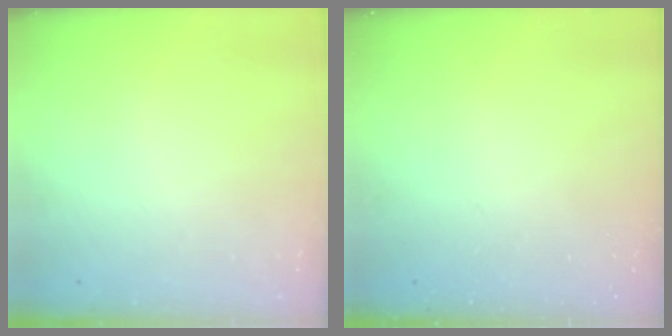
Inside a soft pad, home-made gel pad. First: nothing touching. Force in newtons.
{"total": 0.0}